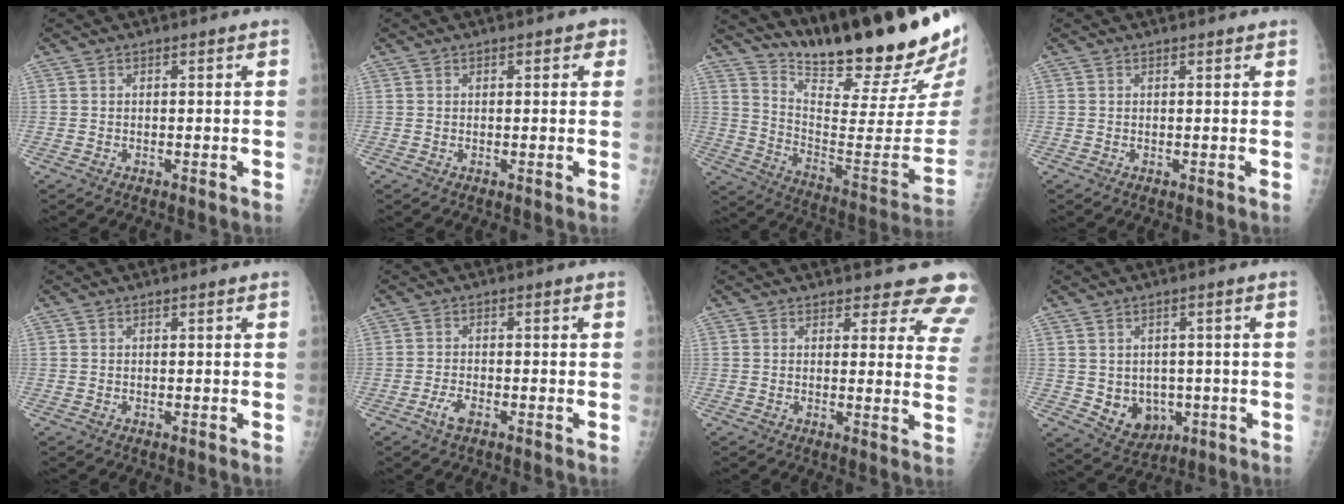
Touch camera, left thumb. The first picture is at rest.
{"total": 2.1, "force": [0.9, 1.3, 1.4], "torque": [0.003, 0.001, 0.008]}
{"total": 28.6, "force": [22.8, 4.2, 16.8], "torque": [-0.237, -0.156, 0.340]}
{"total": 0.7, "force": [0.6, 0.2, 0.2], "torque": [-0.002, -0.001, 0.008]}
{"total": 0.0}
{"total": 2.8, "force": [-1.7, 1.1, 1.9], "torque": [-0.043, 0.011, -0.034]}
{"total": 11.5, "force": [10.6, 4.2, 2.1], "torque": [0.035, -0.072, 0.083]}
{"total": 7.7, "force": [-1.2, 6.3, 4.2], "torque": [-0.035, 0.002, 0.001]}